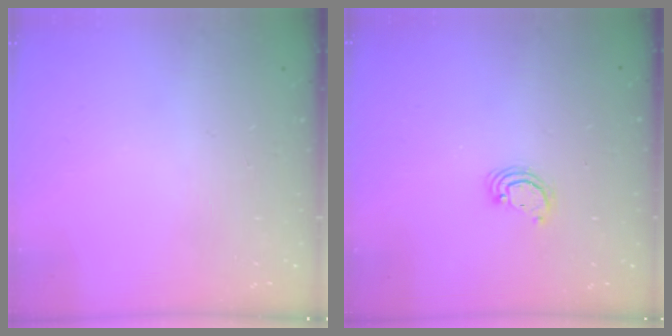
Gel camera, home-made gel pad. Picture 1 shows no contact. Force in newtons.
{"total": 3.0, "press": 2.9, "slide": 0.3}